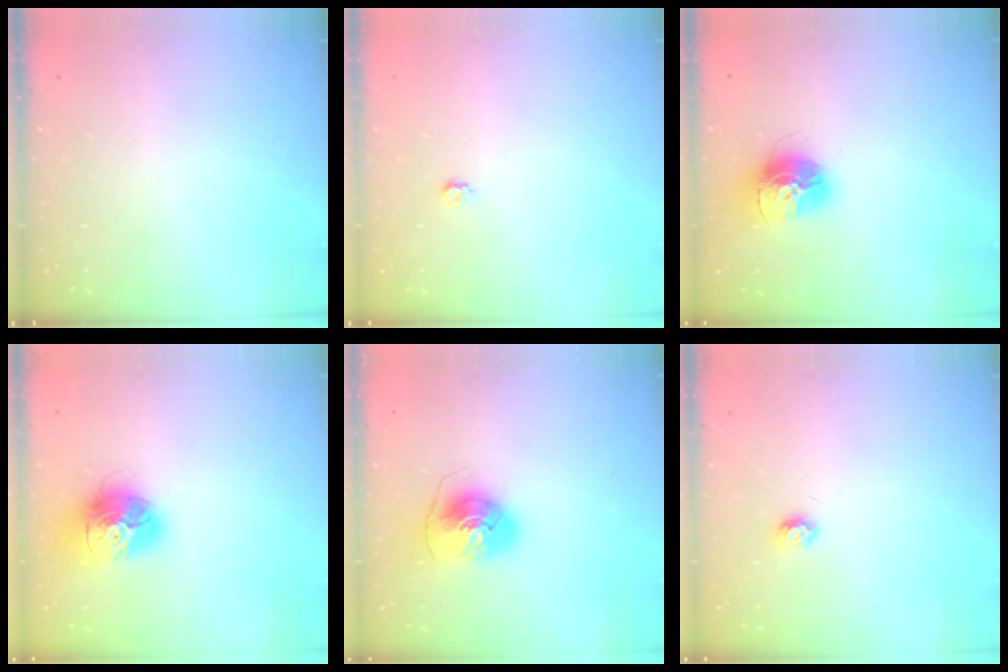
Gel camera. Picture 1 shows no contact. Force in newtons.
{"total": 4.0, "press": 3.9, "slide": 0.7}
{"total": 14.6, "press": 14.6, "slide": 1.5}
{"total": 17.1, "press": 17.0, "slide": 1.5}
{"total": 8.5, "press": 8.4, "slide": 0.7}
{"total": 4.6, "press": 4.6, "slide": 0.5}